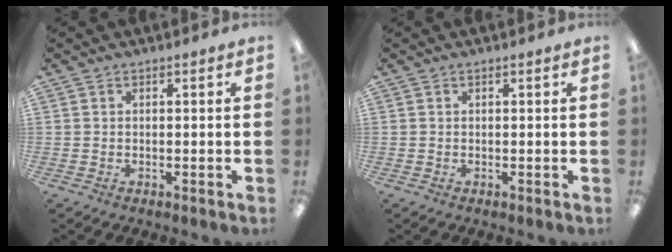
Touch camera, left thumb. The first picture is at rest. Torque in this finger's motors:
{"motor_torque": [-0.01, -0.01, 0.10, 0.06, 0.00]}